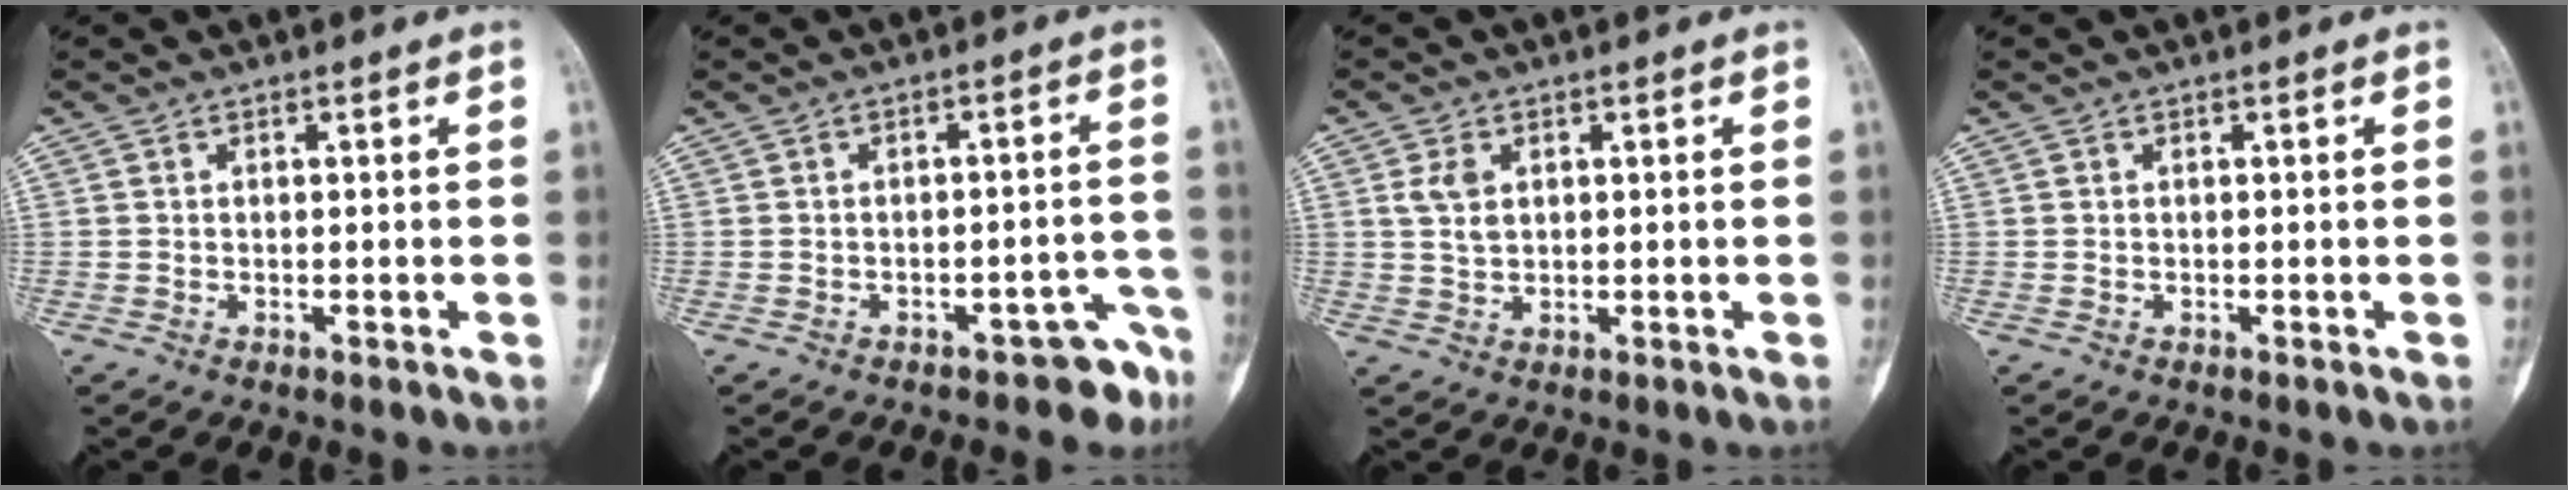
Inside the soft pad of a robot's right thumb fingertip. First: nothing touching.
{"total": 5.3, "force": [-3.9, 2.6, 2.5], "torque": [-0.007, 0.048, -0.045]}
{"total": 3.7, "force": [1.1, 2.4, 2.5], "torque": [-0.041, -0.002, 0.027]}
{"total": 0.0}